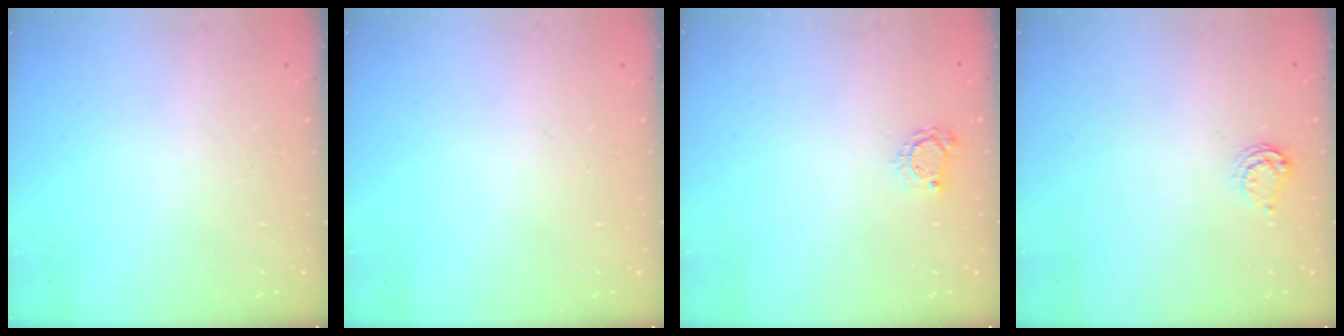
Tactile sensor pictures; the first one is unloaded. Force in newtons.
{"total": 0.0}
{"total": 4.3, "press": 4.2, "slide": 0.5}
{"total": 4.6, "press": 4.5, "slide": 0.6}